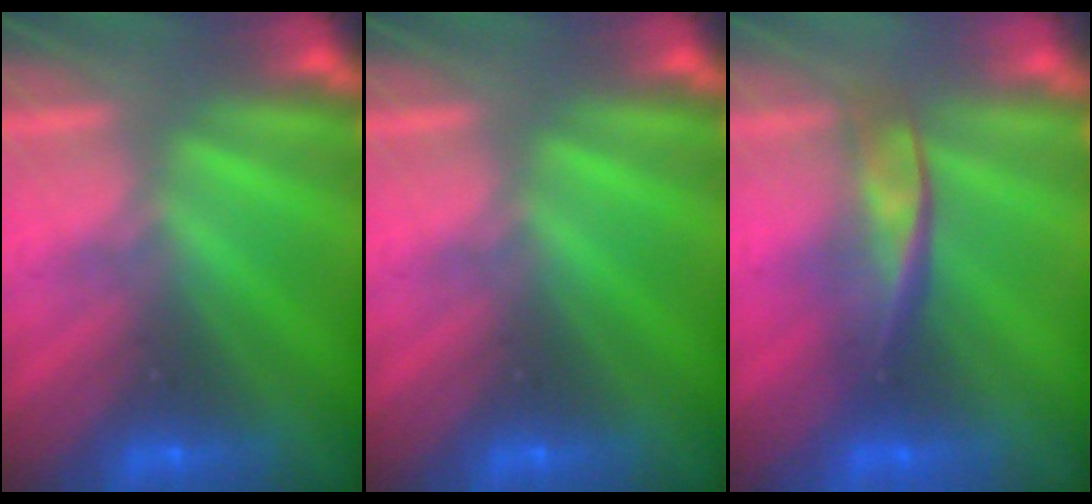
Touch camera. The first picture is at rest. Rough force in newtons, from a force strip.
{"total": 0.0}
{"total": 2.3}